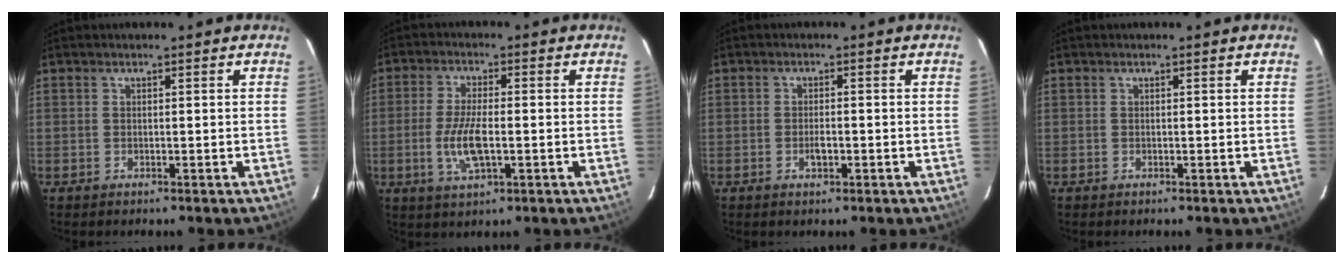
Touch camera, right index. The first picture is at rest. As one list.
[{"total": 7.9, "force": [-1.7, 2.6, 7.2], "torque": [-0.150, -0.007, -0.032]}, {"total": 2.3, "force": [-0.9, 1.0, 1.9], "torque": [-0.038, 0.000, -0.015]}, {"total": 0.0}]